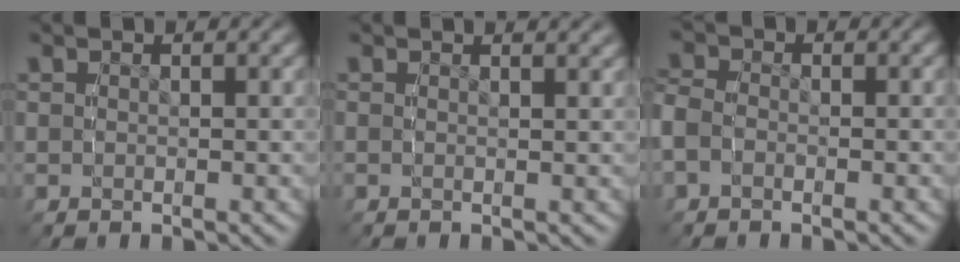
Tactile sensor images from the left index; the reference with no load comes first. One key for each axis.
{"total": 0.9, "fx": 0.9, "fy": -0.3, "fz": 0.2, "tx": 0.005, "ty": 0.002, "tz": 0.011}
{"total": 2.7, "fx": -1.3, "fy": 2.2, "fz": 0.9, "tx": -0.044, "ty": -0.011, "tz": -0.027}